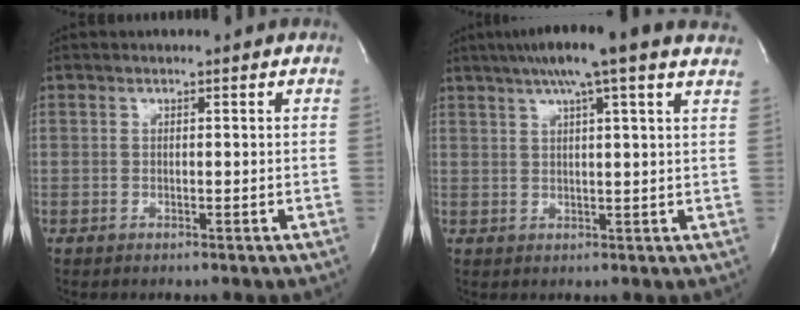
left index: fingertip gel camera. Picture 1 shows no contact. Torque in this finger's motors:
{"motor_torque": [-0.13, -0.15, 0.45, 0.06]}